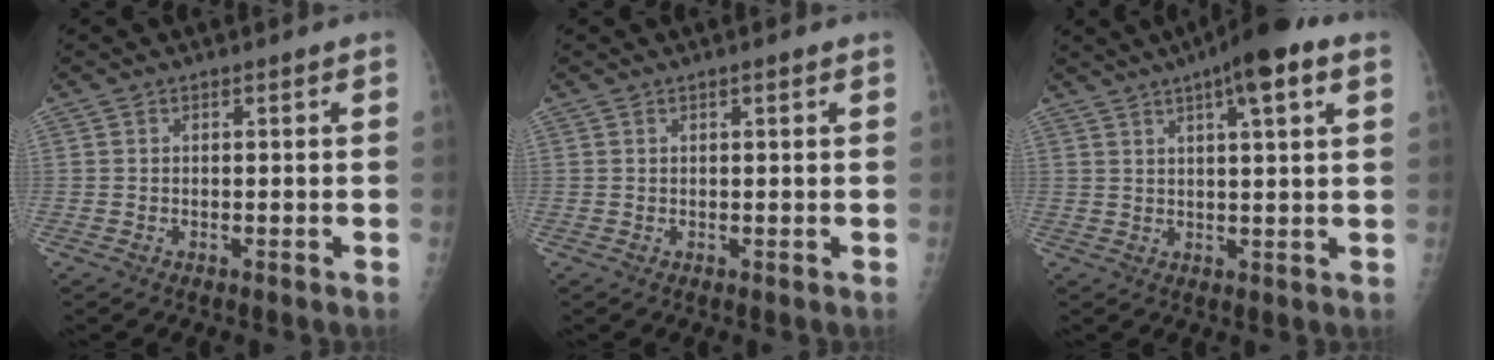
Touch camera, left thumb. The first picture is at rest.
{"total": 0.7, "force": [0.4, 0.0, 0.5], "torque": [-0.009, 0.000, 0.006]}
{"total": 10.5, "force": [5.4, 1.9, 8.8], "torque": [-0.132, 0.005, 0.076]}